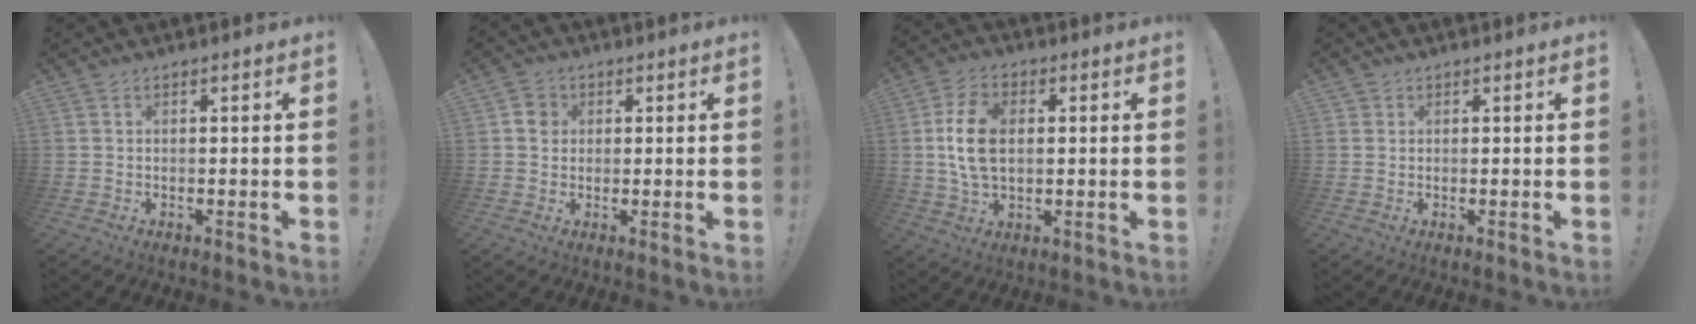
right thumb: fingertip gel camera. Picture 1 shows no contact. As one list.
[{"total": 4.7, "force": [0.8, 4.4, 1.5], "torque": [-0.016, 0.006, 0.015]}, {"total": 12.0, "force": [1.1, 7.7, 9.1], "torque": [-0.170, 0.001, 0.020]}, {"total": 1.1, "force": [0.6, 0.9, 0.1], "torque": [-0.005, 0.002, 0.012]}]